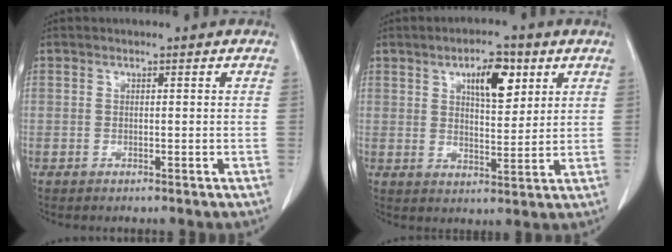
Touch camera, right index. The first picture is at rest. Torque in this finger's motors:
{"motor_torque": [0.04, 0.28, 0.09, 0.07]}